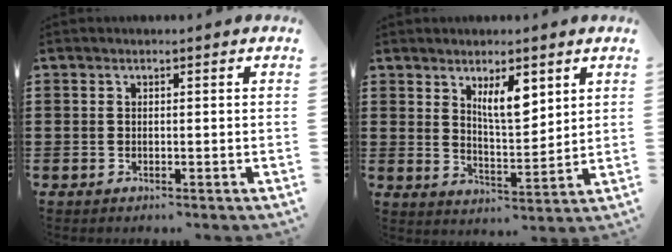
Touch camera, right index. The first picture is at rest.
{"total": 6.6, "force": [3.6, 2.5, 4.9], "torque": [-0.088, -0.007, 0.060]}